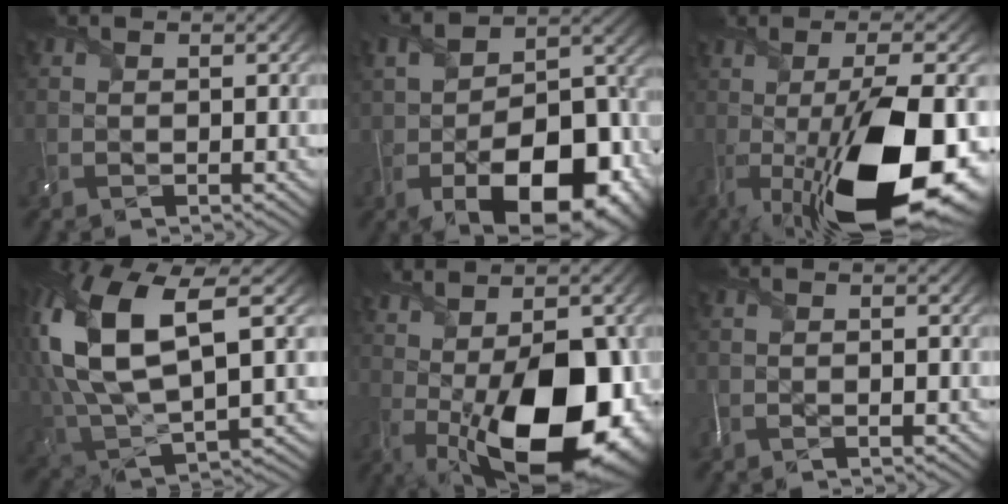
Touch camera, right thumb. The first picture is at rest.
{"total": 16.7, "force": [-6.1, 8.9, 12.8], "torque": [-0.180, -0.024, -0.090]}
{"total": 18.5, "force": [-5.1, 5.6, 16.8], "torque": [-0.259, -0.011, -0.076]}
{"total": 16.3, "force": [3.8, 7.8, 13.8], "torque": [-0.316, 0.009, 0.075]}
{"total": 20.1, "force": [-3.4, 9.6, 17.4], "torque": [-0.213, -0.017, -0.025]}
{"total": 1.5, "force": [-1.0, 0.5, 1.0], "torque": [-0.009, -0.009, -0.017]}